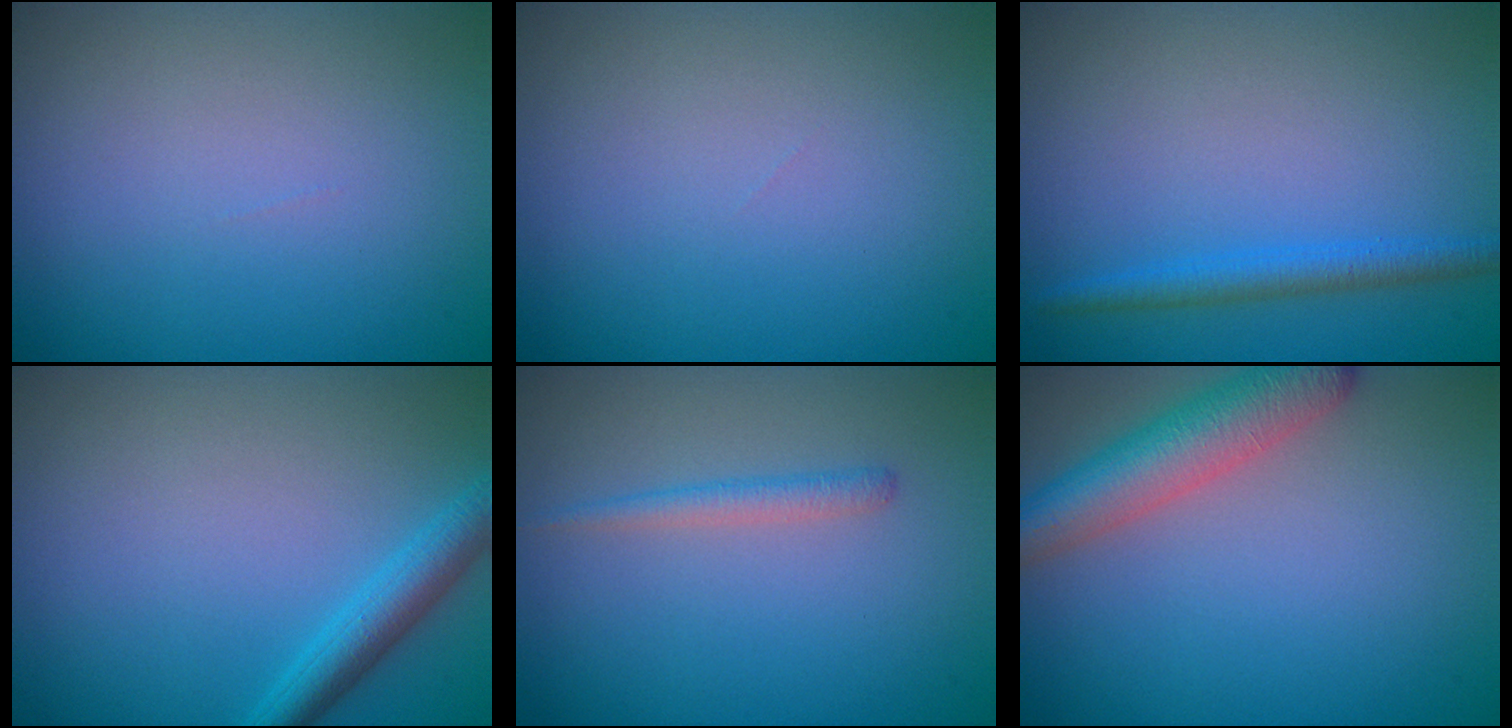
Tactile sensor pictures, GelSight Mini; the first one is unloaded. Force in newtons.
{"total": 0.0}
{"total": 2.0, "press": 2.0, "slide": 0.2}
{"total": 3.0, "press": 3.0, "slide": 0.1}
{"total": 1.3, "press": 1.3, "slide": 0.0}
{"total": 5.3, "press": 5.3, "slide": 0.3}